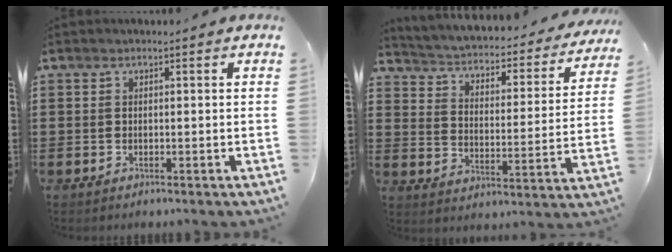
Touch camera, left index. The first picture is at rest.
{"total": 1.7, "force": [1.4, 0.5, 0.8], "torque": [-0.031, -0.027, 0.010]}